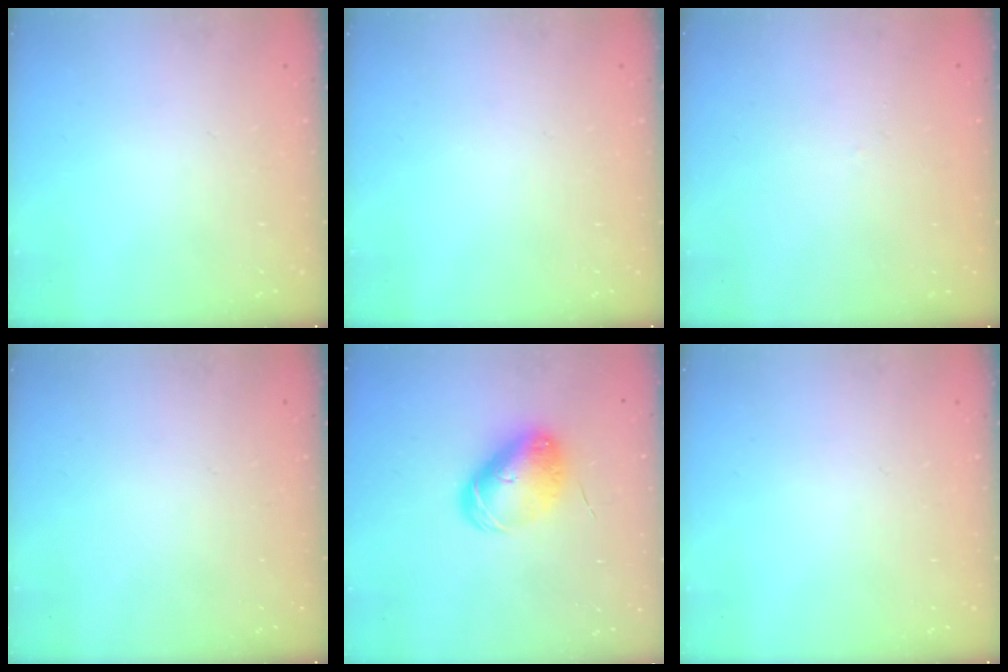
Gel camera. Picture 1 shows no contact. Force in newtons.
{"total": 0.0}
{"total": 1.6, "press": 1.6, "slide": 0.3}
{"total": 0.0}
{"total": 9.5, "press": 9.5, "slide": 1.2}
{"total": 0.0}